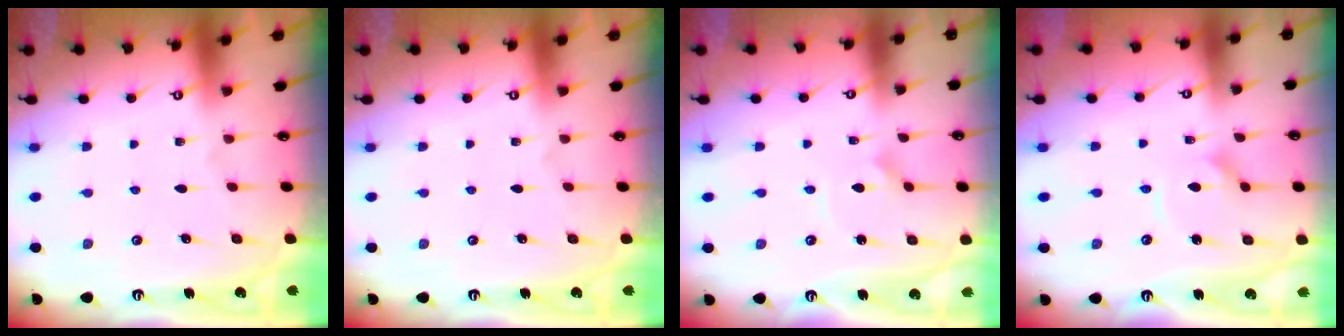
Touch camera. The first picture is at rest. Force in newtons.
{"total": 0.0}
{"total": 2.8, "press": 2.8, "slide": 0.2}
{"total": 4.8, "press": 4.8, "slide": 0.4}